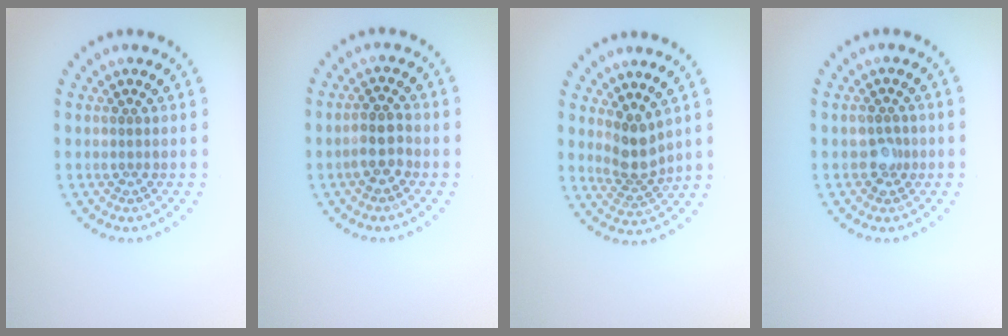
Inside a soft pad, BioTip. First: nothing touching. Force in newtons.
{"total": 2.5, "press": 2.2, "slide": 1.1}
{"total": 2.8, "press": 2.1, "slide": 1.8}
{"total": 1.6, "press": 1.5, "slide": 0.3}